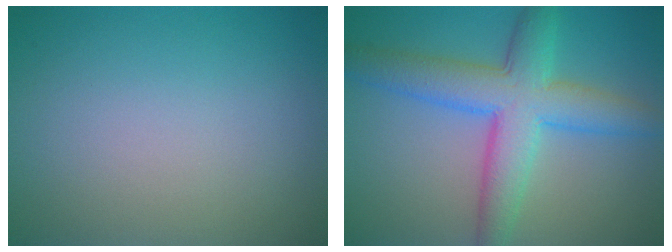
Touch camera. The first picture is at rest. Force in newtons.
{"total": 7.2, "press": 7.2, "slide": 0.1}